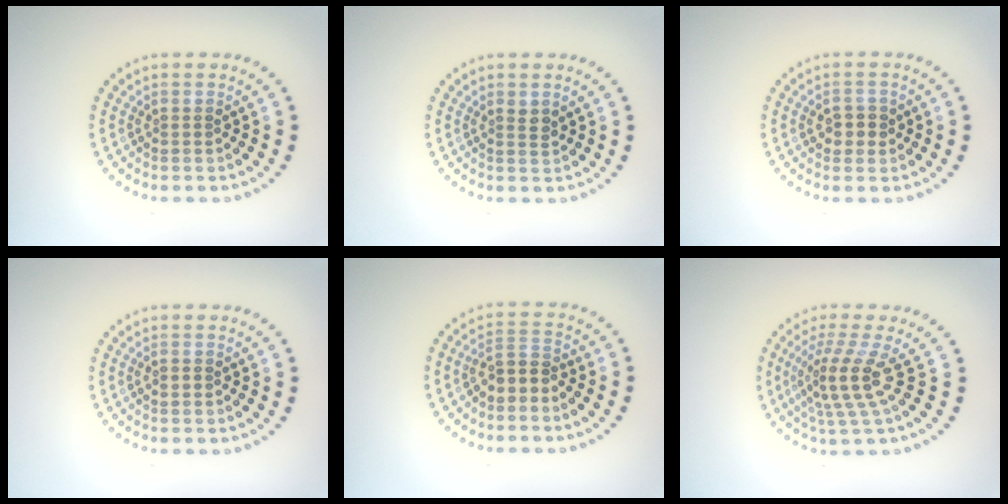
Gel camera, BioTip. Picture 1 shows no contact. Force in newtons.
{"total": 0.9, "press": 0.8, "slide": 0.4}
{"total": 1.9, "press": 1.9, "slide": 0.2}
{"total": 0.9, "press": 0.9, "slide": 0.1}
{"total": 2.4, "press": 2.1, "slide": 1.3}
{"total": 4.1, "press": 2.7, "slide": 3.1}